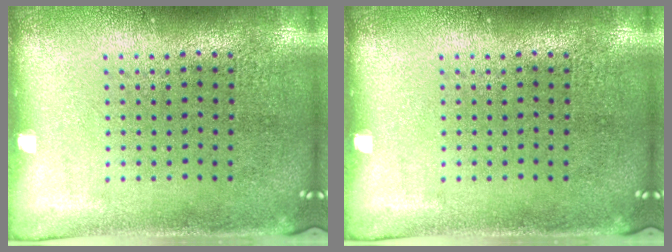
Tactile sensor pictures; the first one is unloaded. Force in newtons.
{"total": 0.0}